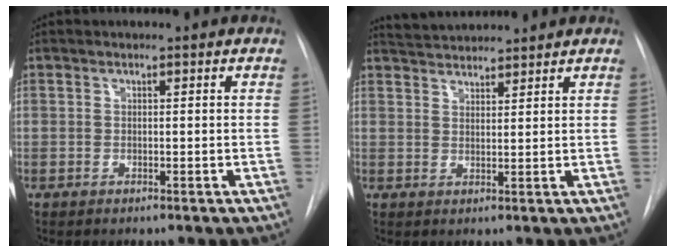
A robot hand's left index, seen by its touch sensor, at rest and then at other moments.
{"total": 5.7, "force": [5.6, 0.7, 1.1], "torque": [-0.026, 0.027, 0.092]}